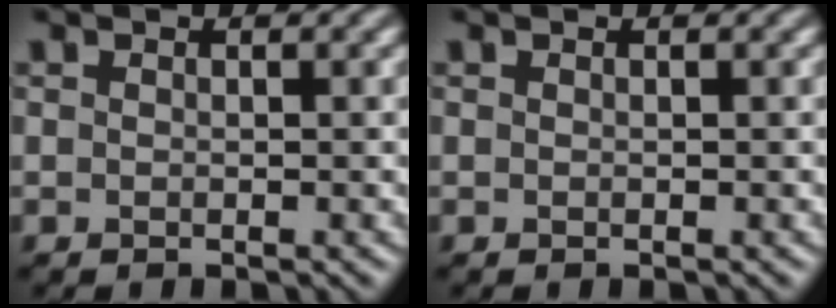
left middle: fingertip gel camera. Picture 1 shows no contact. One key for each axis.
{"total": 0.0}